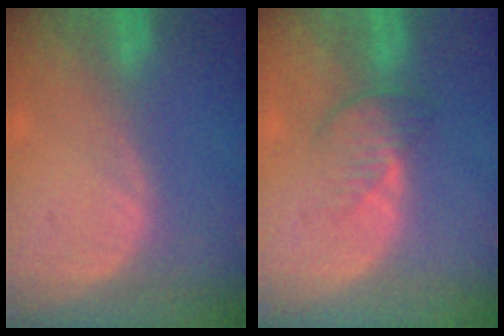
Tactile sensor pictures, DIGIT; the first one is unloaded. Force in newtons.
{"total": 3.8, "press": 3.4, "slide": 1.6}